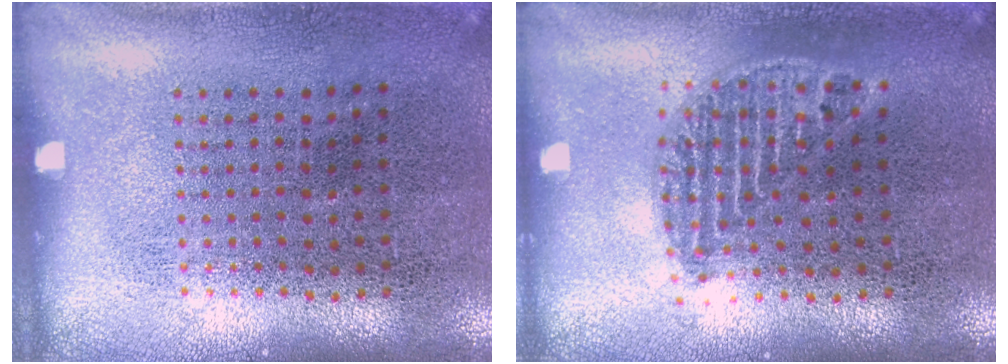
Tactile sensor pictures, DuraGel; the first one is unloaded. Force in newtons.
{"total": 1.1, "press": 1.0, "slide": 0.4}